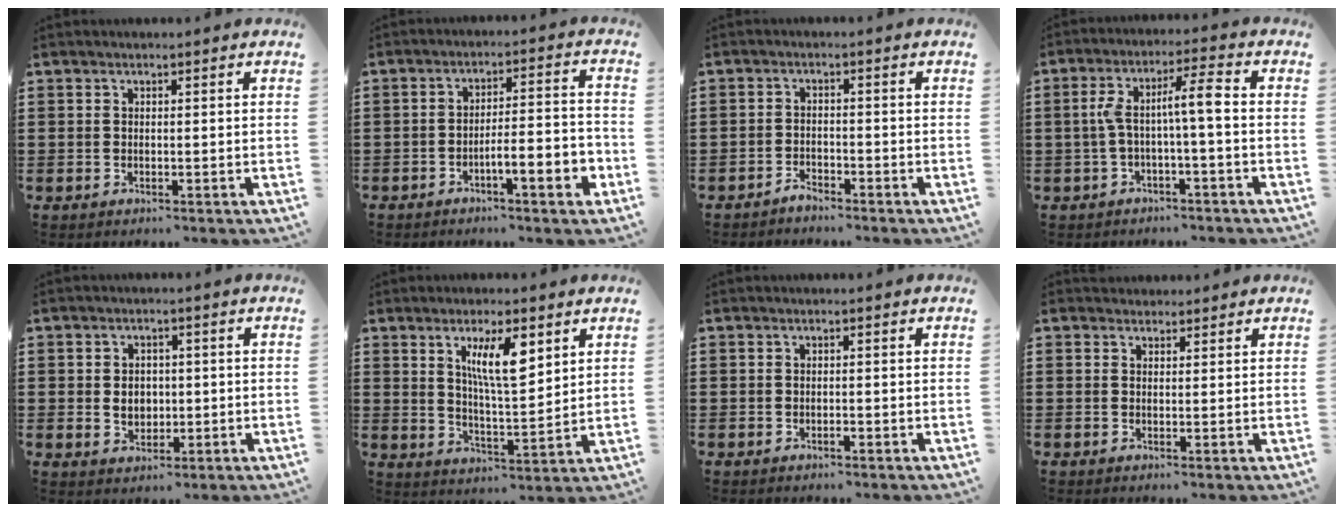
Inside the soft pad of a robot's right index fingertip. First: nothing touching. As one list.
[{"total": 5.6, "force": [-3.1, 0.7, 4.6], "torque": [-0.077, -0.001, -0.056]}, {"total": 1.8, "force": [-1.8, 0.3, 0.1], "torque": [-0.009, 0.002, -0.037]}, {"total": 7.2, "force": [-0.6, 1.2, 7.1], "torque": [-0.138, 0.007, -0.019]}, {"total": 3.5, "force": [-0.1, 2.7, 2.2], "torque": [-0.042, 0.001, -0.004]}, {"total": 8.7, "force": [4.0, 2.6, 7.3], "torque": [-0.143, 0.005, 0.066]}, {"total": 0.6, "force": [-0.3, 0.1, 0.4], "torque": [-0.009, -0.002, -0.006]}, {"total": 1.5, "force": [1.2, 0.8, -0.2], "torque": [0.002, 0.004, 0.025]}]